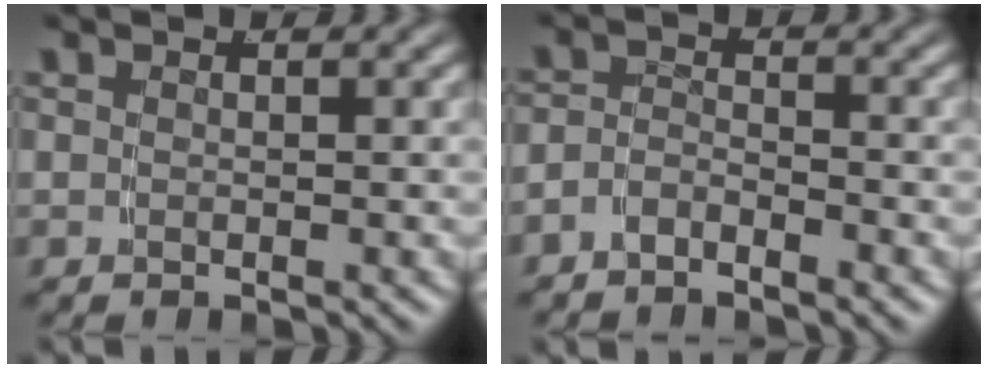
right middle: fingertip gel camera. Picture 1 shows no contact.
{"total": 2.5, "force": [-2.2, 1.1, 0.6], "torque": [-0.011, -0.008, -0.042]}